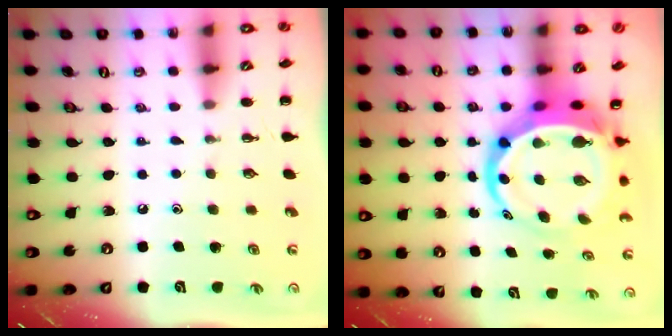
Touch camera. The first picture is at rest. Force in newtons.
{"total": 11.8, "press": 11.4, "slide": 3.3}